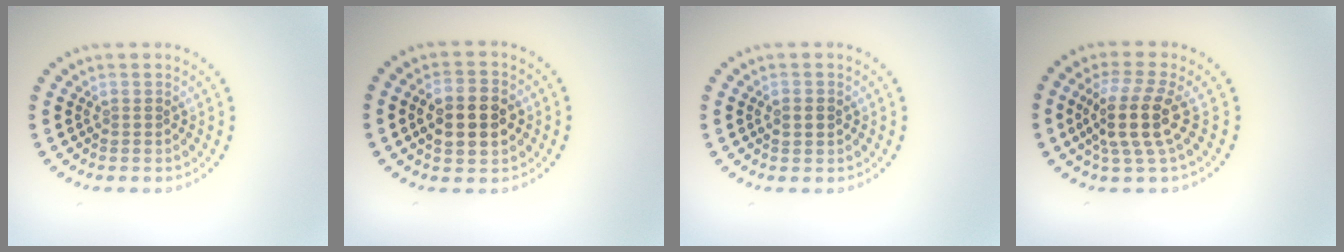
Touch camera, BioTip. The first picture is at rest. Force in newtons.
{"total": 5.0, "press": 5.0, "slide": 0.3}
{"total": 1.8, "press": 1.8, "slide": 0.2}
{"total": 4.3, "press": 3.4, "slide": 2.6}